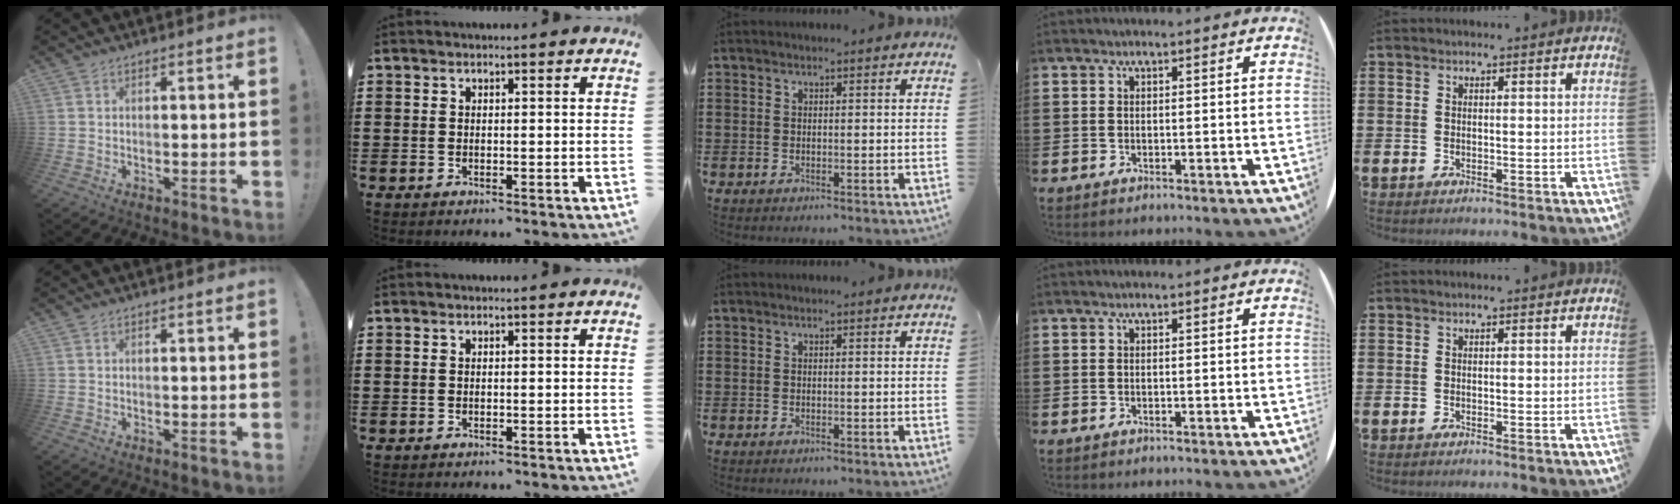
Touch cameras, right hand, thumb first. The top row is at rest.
{}